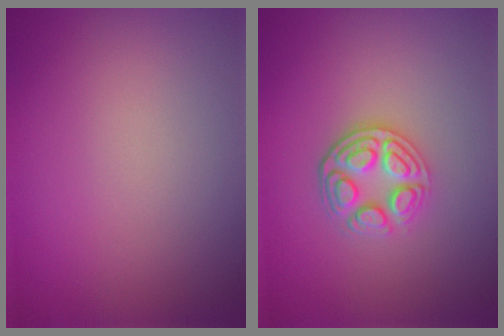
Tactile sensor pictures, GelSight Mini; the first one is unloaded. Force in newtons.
{"total": 3.7, "press": 3.1, "slide": 2.2}